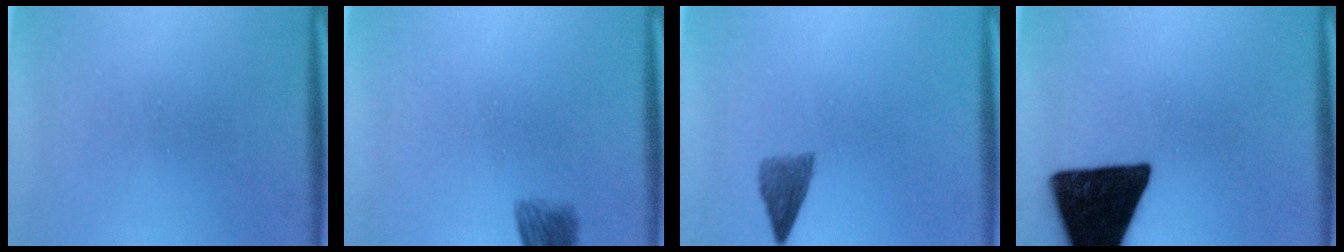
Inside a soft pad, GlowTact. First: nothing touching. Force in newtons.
{"total": 4.5}
{"total": 3.0}
{"total": 18.0}